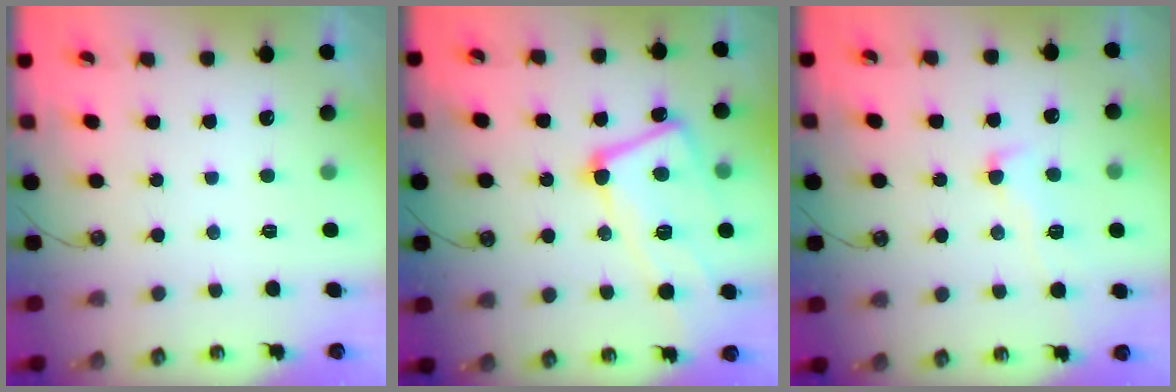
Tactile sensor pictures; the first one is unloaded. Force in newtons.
{"total": 9.5, "press": 9.4, "slide": 1.5}
{"total": 3.0, "press": 2.7, "slide": 1.3}